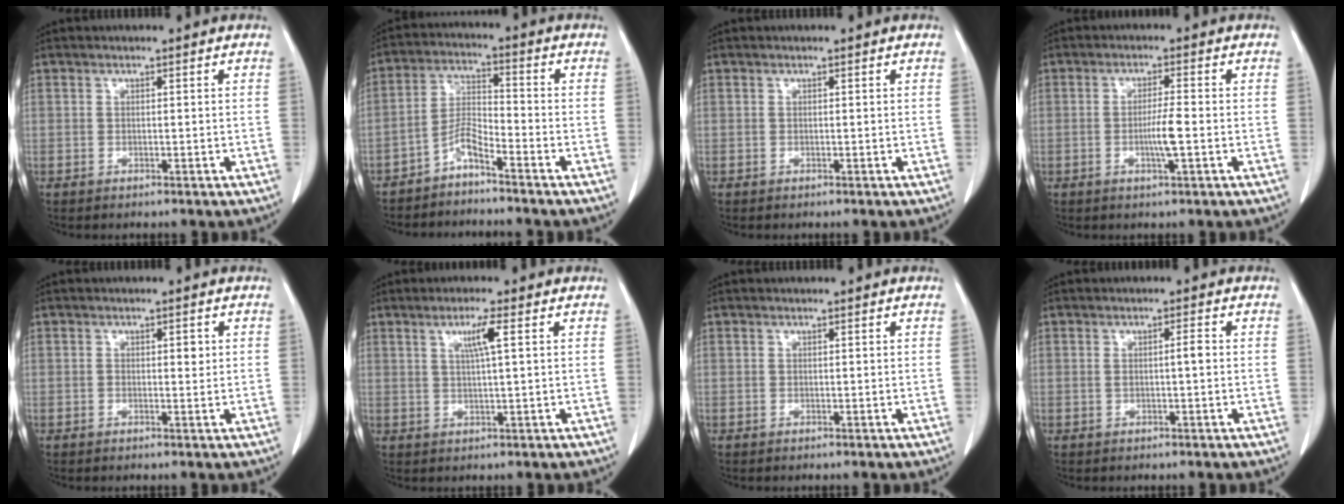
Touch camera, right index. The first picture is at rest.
{"total": 4.5, "force": [-3.6, 0.5, 2.6], "torque": [-0.055, -0.001, -0.073]}
{"total": 0.0}
{"total": 3.9, "force": [-0.9, -0.1, 3.8], "torque": [-0.070, -0.005, -0.018]}
{"total": 1.5, "force": [0.2, 0.7, 1.3], "torque": [-0.018, 0.001, 0.003]}
{"total": 3.8, "force": [1.3, -0.4, 3.5], "torque": [-0.065, -0.001, 0.024]}
{"total": 0.0}
{"total": 1.8, "force": [0.0, 0.1, 1.8], "torque": [-0.031, 0.002, 0.001]}